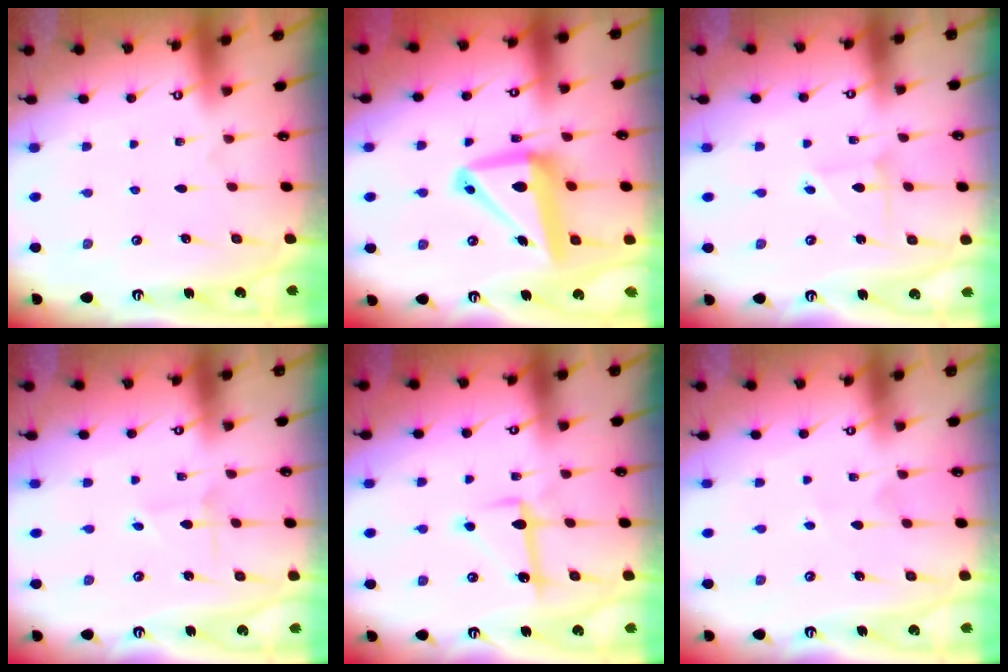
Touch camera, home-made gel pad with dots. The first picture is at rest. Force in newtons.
{"total": 13.9, "press": 13.6, "slide": 2.6}
{"total": 2.4, "press": 2.4, "slide": 0.2}
{"total": 1.5, "press": 1.5, "slide": 0.2}
{"total": 8.7, "press": 8.7, "slide": 0.4}
{"total": 1.8, "press": 1.8, "slide": 0.4}